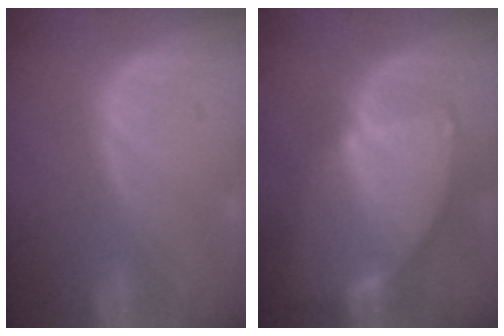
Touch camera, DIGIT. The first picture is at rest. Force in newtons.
{"total": 8.0, "press": 7.1, "slide": 3.6}